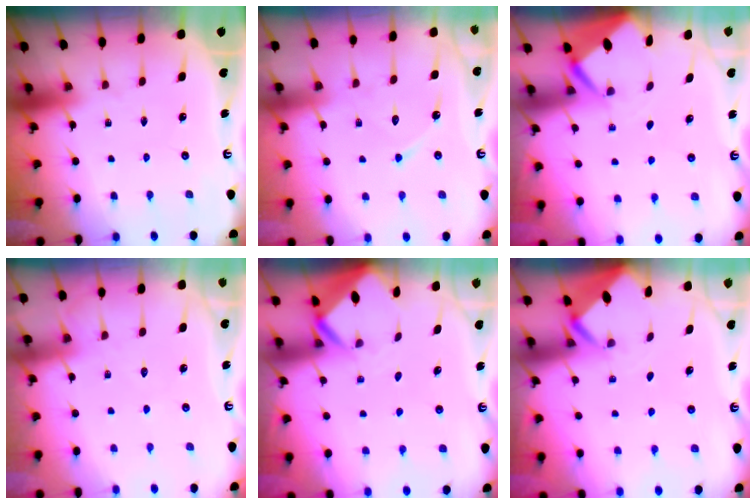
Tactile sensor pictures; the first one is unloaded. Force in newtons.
{"total": 9.4, "press": 9.4, "slide": 0.4}
{"total": 2.6, "press": 2.6, "slide": 0.3}
{"total": 6.4, "press": 6.4, "slide": 0.7}
{"total": 2.7, "press": 2.7, "slide": 0.2}
{"total": 2.2, "press": 2.2, "slide": 0.2}